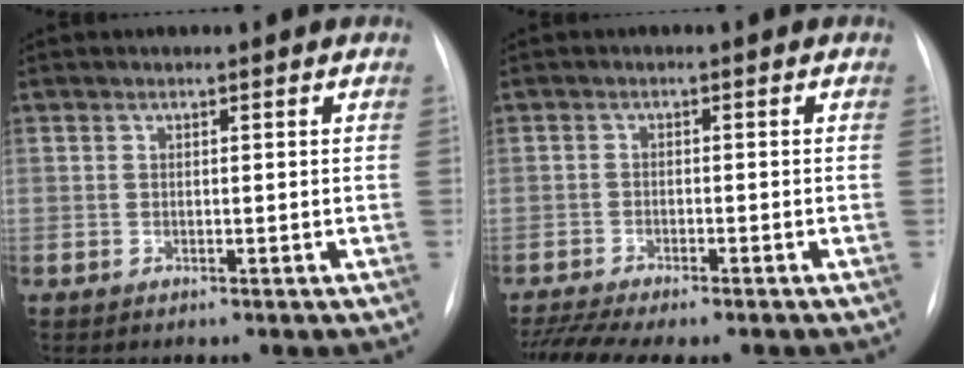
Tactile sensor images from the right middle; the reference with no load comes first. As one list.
[{"total": 8.8, "force": [-7.4, 1.3, 4.6], "torque": [-0.078, -0.003, -0.113]}]